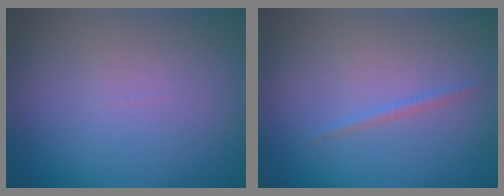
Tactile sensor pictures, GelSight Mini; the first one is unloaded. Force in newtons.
{"total": 0.8, "press": 0.8, "slide": 0.1}